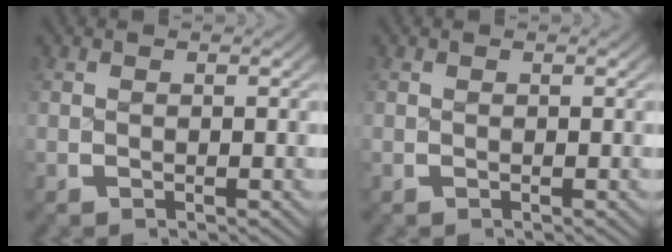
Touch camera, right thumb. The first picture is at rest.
{"total": 0.0}